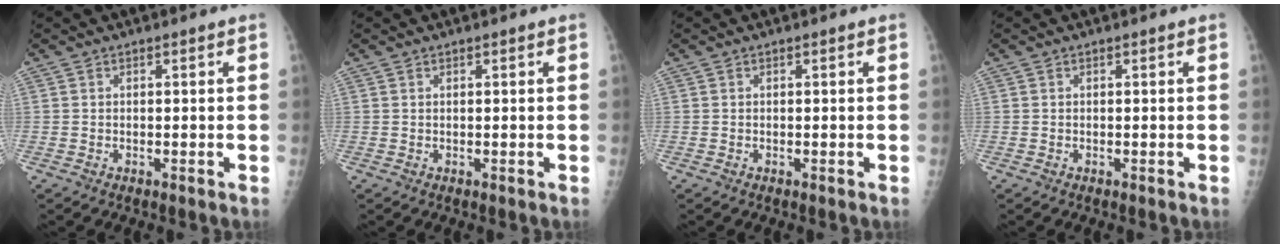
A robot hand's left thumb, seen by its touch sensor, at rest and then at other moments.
{"total": 0.0}
{"total": 0.0}
{"total": 0.0}